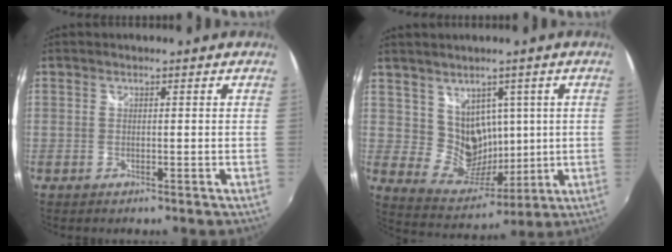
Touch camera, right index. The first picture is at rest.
{"total": 9.0, "force": [3.0, 7.8, 3.4], "torque": [-0.056, -0.004, 0.073]}